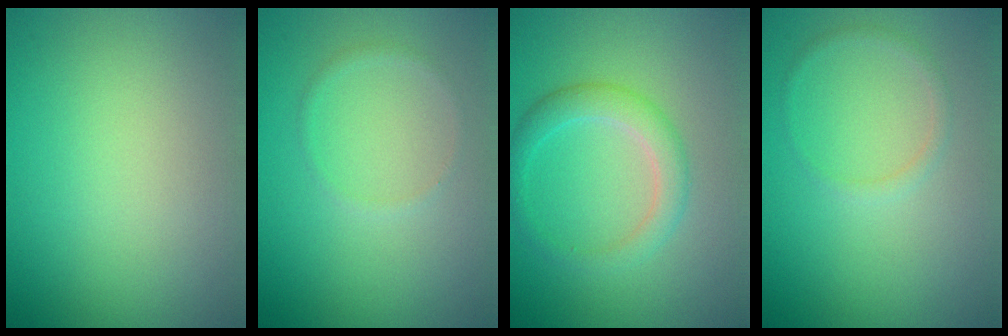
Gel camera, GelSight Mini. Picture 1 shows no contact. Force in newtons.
{"total": 0.8, "press": 0.8, "slide": 0.2}
{"total": 2.8, "press": 2.8, "slide": 0.1}
{"total": 1.0, "press": 1.0, "slide": 0.0}